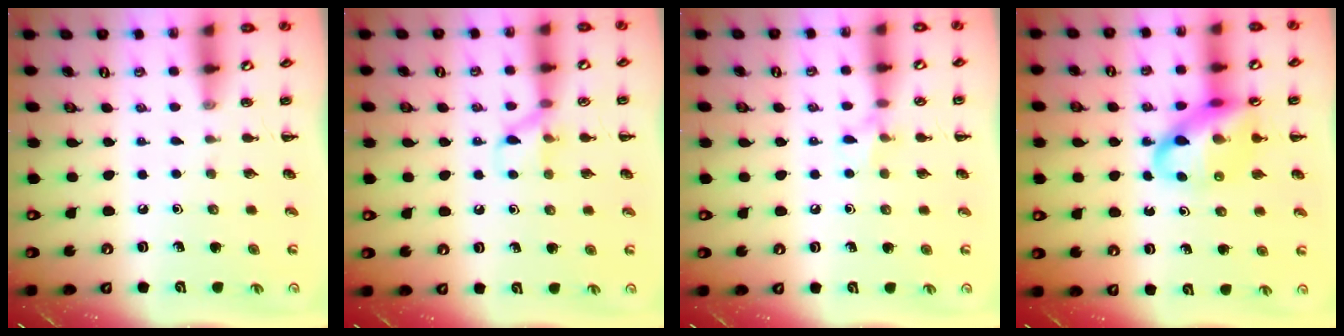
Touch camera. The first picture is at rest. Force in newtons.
{"total": 7.3, "press": 7.2, "slide": 0.3}
{"total": 6.1, "press": 5.9, "slide": 1.3}
{"total": 14.3, "press": 13.8, "slide": 3.7}